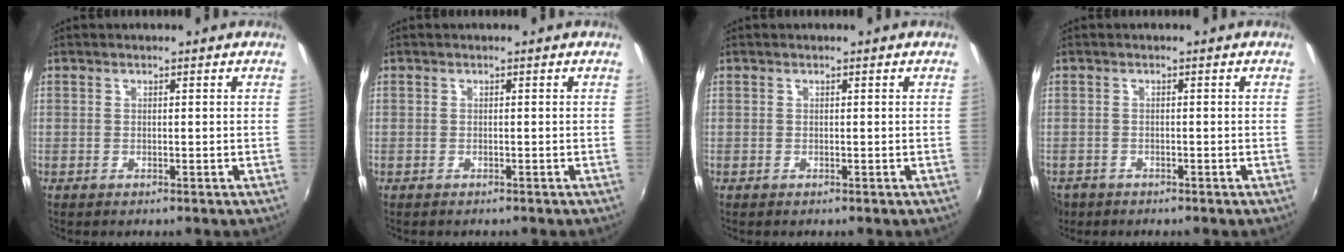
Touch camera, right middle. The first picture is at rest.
{"total": 0.5, "force": [-0.5, 0.2, 0.0], "torque": [-0.003, 0.000, -0.007]}
{"total": 0.0}
{"total": 4.6, "force": [-3.0, 3.0, 1.7], "torque": [-0.048, -0.013, -0.053]}